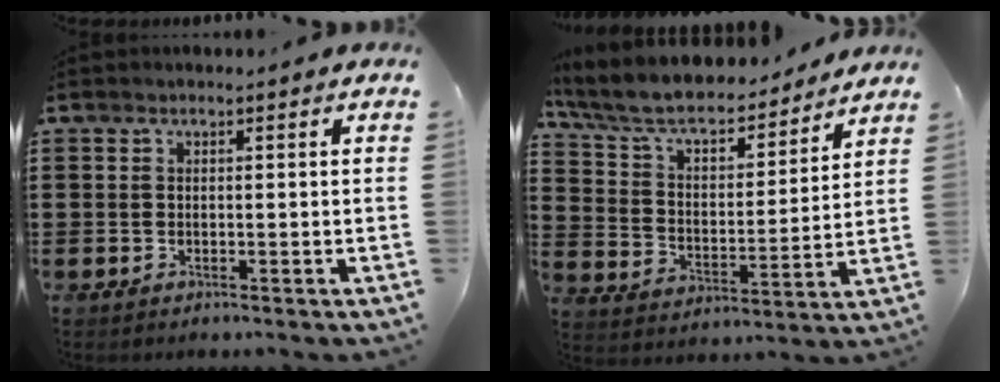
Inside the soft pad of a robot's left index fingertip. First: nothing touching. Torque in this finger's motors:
{"motor_torque": [2.14, 0.00, 0.67, 0.21]}